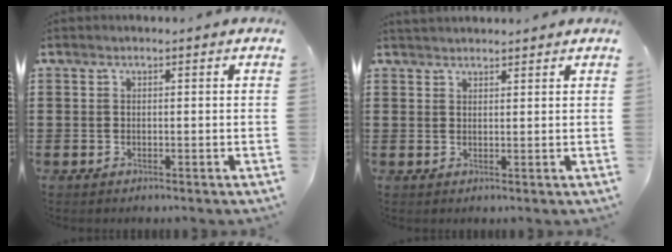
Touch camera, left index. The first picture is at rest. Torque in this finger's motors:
{"motor_torque": [-0.08, 0.42, 0.06, 0.02]}